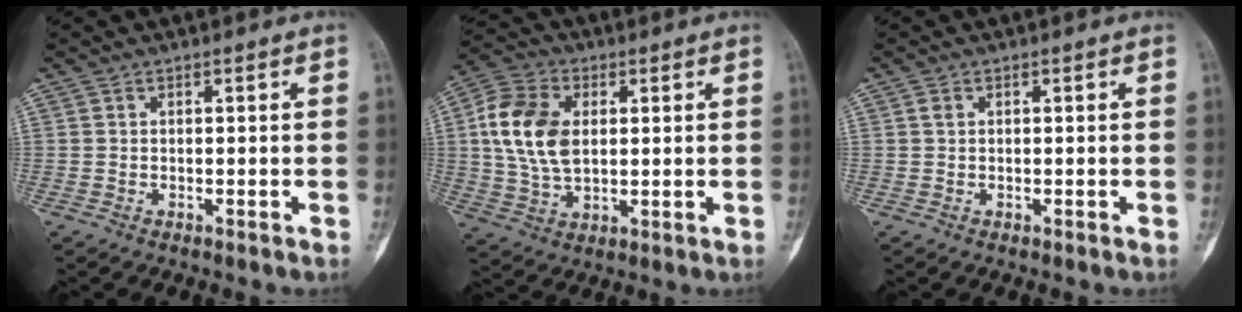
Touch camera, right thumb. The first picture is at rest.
{"total": 13.1, "force": [2.1, 8.4, 9.9], "torque": [-0.193, 0.005, 0.038]}
{"total": 0.6, "force": [0.2, 0.5, 0.4], "torque": [-0.003, 0.002, 0.003]}